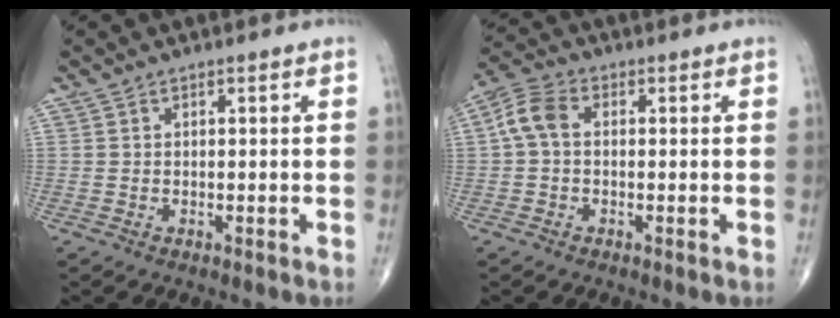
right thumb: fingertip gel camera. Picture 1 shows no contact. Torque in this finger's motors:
{"motor_torque": [0.02, 0.03, 0.34, 0.20, 0.02]}